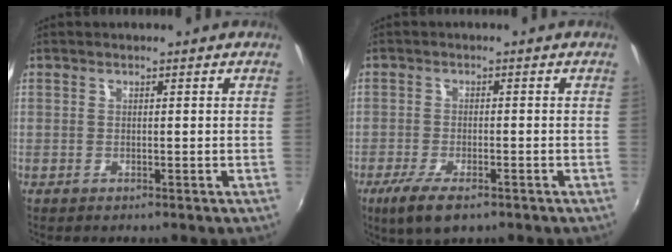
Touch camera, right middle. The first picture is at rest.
{"total": 7.0, "force": [-4.4, 2.3, 4.9], "torque": [-0.114, -0.025, -0.079]}